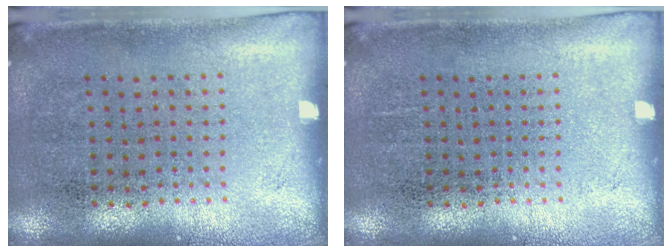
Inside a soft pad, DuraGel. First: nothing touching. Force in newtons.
{"total": 0.0}